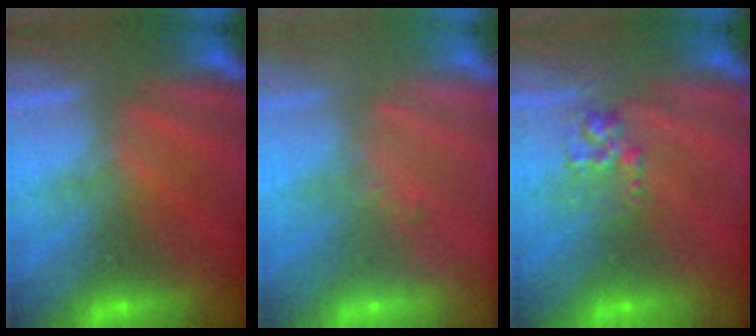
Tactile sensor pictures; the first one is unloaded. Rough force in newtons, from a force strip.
{"total": 2.2}
{"total": 2.8}